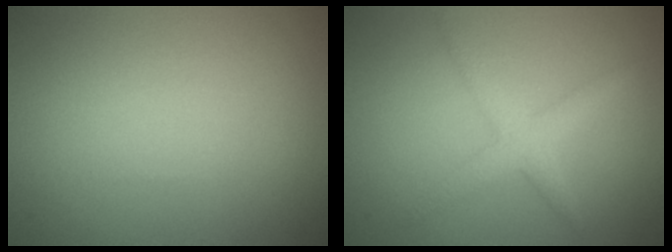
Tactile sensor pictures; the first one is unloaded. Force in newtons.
{"total": 2.4, "press": 2.4, "slide": 0.1}